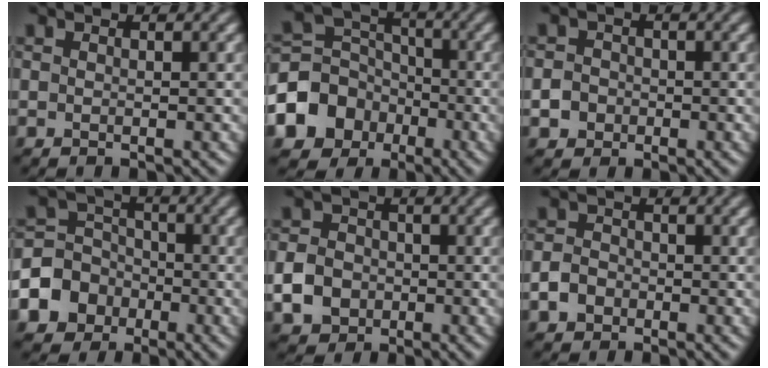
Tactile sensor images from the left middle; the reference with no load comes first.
{"total": 7.8, "force": [-3.6, 6.4, 2.8], "torque": [-0.068, 0.003, -0.084]}
{"total": 3.1, "force": [-1.5, 2.7, 0.6], "torque": [0.013, 0.003, -0.039]}
{"total": 7.4, "force": [-3.4, 6.3, 1.8], "torque": [-0.035, -0.005, -0.090]}
{"total": 4.5, "force": [-1.6, 3.8, 1.9], "torque": [-0.040, -0.001, -0.042]}
{"total": 2.4, "force": [-1.4, 1.8, 0.8], "torque": [-0.015, 0.004, -0.031]}